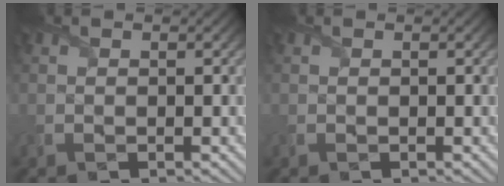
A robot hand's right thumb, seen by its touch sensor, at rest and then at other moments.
{"total": 0.0}